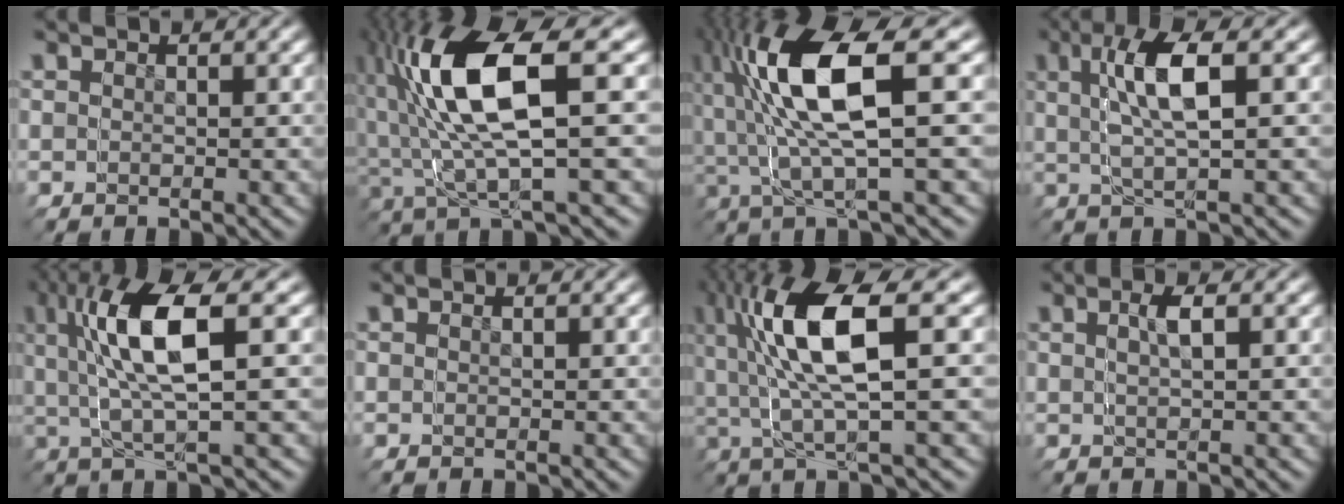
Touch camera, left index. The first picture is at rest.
{"total": 10.5, "force": [1.7, 6.4, 8.1], "torque": [-0.182, -0.003, 0.035]}
{"total": 10.8, "force": [2.0, 6.1, 8.7], "torque": [-0.181, 0.009, 0.033]}
{"total": 3.8, "force": [2.1, 0.7, 3.0], "torque": [-0.083, 0.022, 0.029]}
{"total": 7.9, "force": [3.2, 3.6, 6.3], "torque": [-0.136, 0.026, 0.048]}
{"total": 0.0}
{"total": 8.8, "force": [2.7, 4.7, 7.0], "torque": [-0.152, 0.014, 0.044]}
{"total": 1.3, "force": [0.0, -1.3, -0.4], "torque": [-0.001, 0.002, 0.000]}